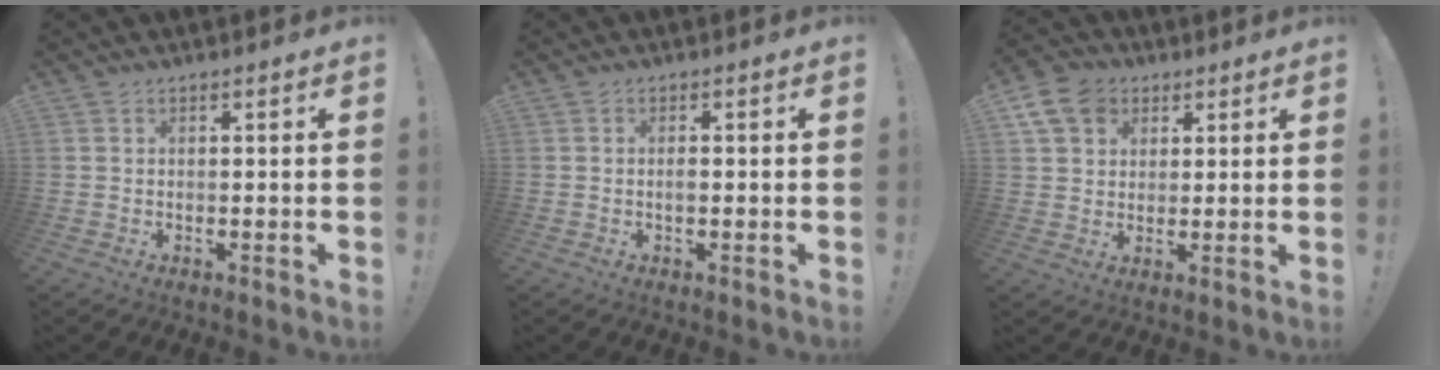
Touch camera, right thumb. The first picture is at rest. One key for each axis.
{"total": 1.3, "fx": -0.5, "fy": 0.5, "fz": 1.1, "tx": -0.020, "ty": 0.002, "tz": -0.011}
{"total": 10.6, "fx": 4.7, "fy": 8.4, "fz": 4.4, "tx": -0.074, "ty": -0.013, "tz": 0.098}